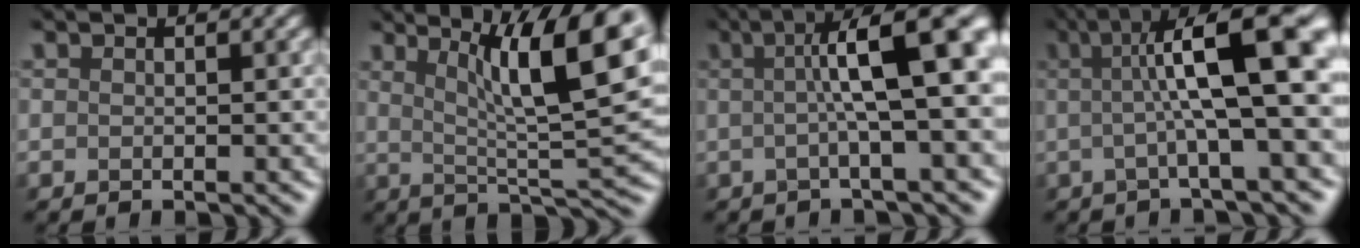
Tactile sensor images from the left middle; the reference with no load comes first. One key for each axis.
{"total": 11.2, "fx": 3.9, "fy": 2.5, "fz": 10.1, "tx": -0.137, "ty": 0.004, "tz": 0.066}
{"total": 8.8, "fx": 1.1, "fy": 1.8, "fz": 8.6, "tx": -0.106, "ty": 0.016, "tz": 0.010}
{"total": 11.1, "fx": 1.5, "fy": 2.3, "fz": 10.7, "tx": -0.139, "ty": 0.013, "tz": 0.020}